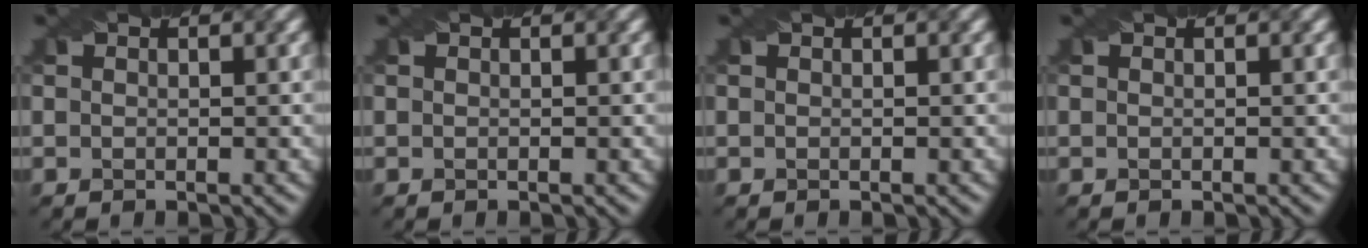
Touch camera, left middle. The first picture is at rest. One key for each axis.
{"total": 0.0}
{"total": 0.0}
{"total": 0.0}